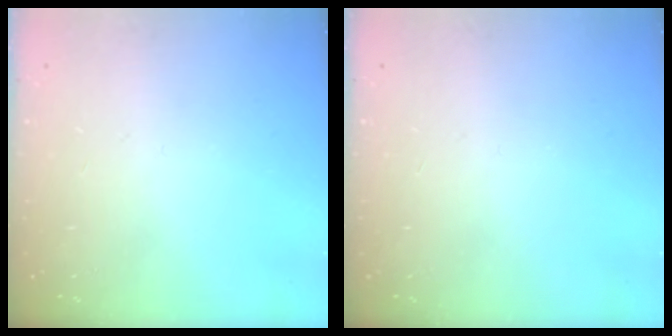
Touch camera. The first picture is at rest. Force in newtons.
{"total": 0.0}